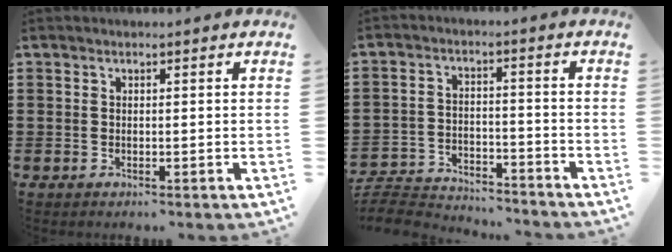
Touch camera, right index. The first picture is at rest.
{"total": 5.4, "force": [-5.3, 0.9, 0.8], "torque": [-0.032, 0.003, -0.111]}